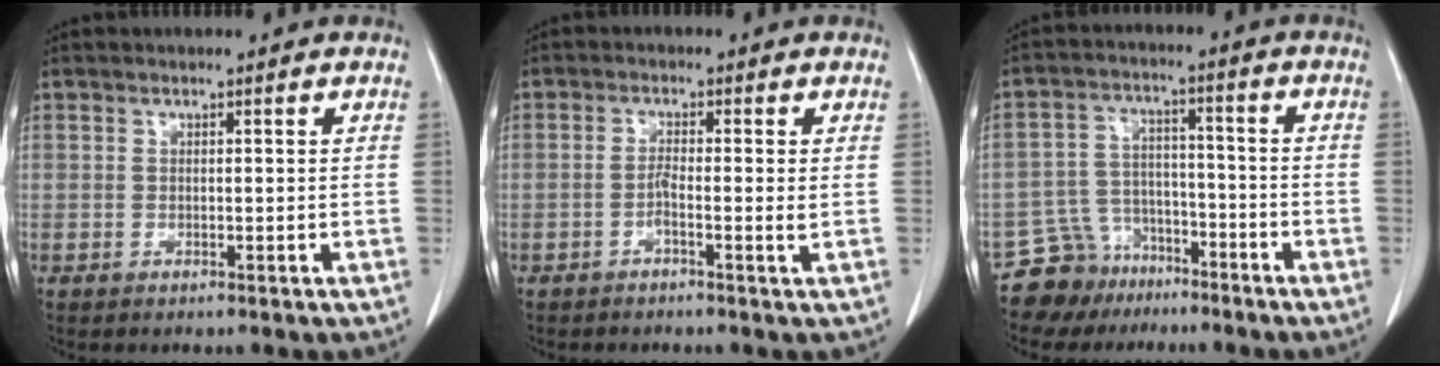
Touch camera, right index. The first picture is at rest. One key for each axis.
{"total": 2.3, "fx": -0.7, "fy": -0.1, "fz": 2.2, "tx": -0.040, "ty": 0.002, "tz": -0.016}
{"total": 7.9, "fx": -5.9, "fy": 5.2, "fz": -0.3, "tx": 0.004, "ty": 0.034, "tz": -0.101}